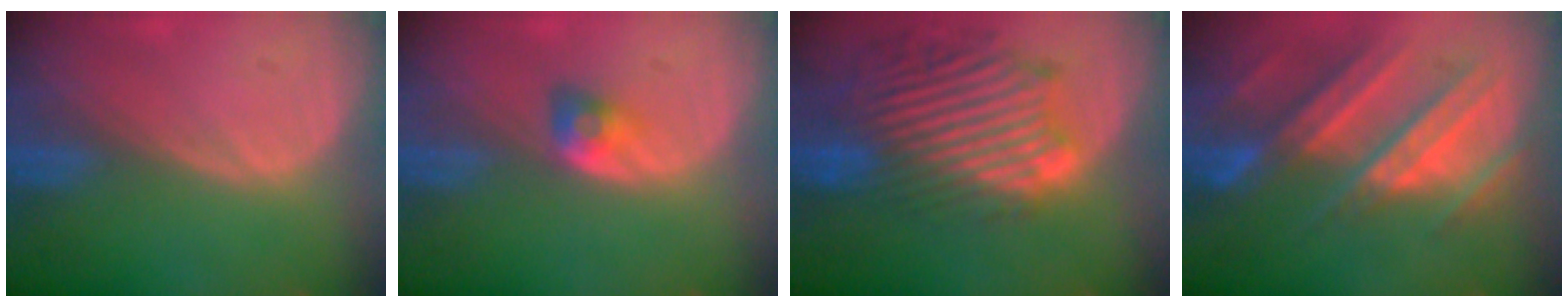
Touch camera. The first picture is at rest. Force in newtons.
{"total": 2.9, "press": 2.5, "slide": 1.5}
{"total": 13.3, "press": 11.7, "slide": 6.3}
{"total": 11.1, "press": 9.8, "slide": 5.2}